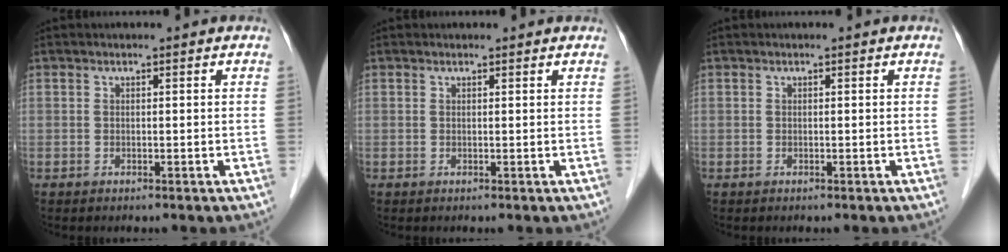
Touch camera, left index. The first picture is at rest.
{"total": 0.9, "force": [0.9, 0.2, 0.1], "torque": [-0.008, 0.007, 0.011]}
{"total": 0.0}